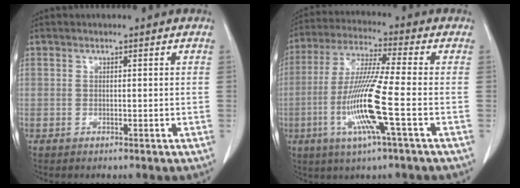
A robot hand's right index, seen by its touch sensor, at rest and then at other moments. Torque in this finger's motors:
{"motor_torque": [1.84, -0.30, 0.78, 0.13]}